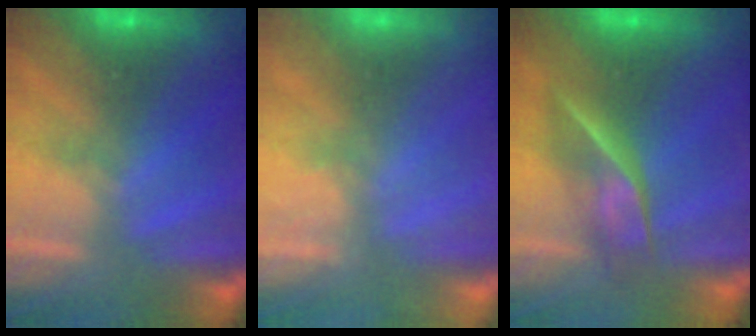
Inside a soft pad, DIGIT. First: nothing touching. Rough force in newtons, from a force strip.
{"total": 2.4}
{"total": 2.6}